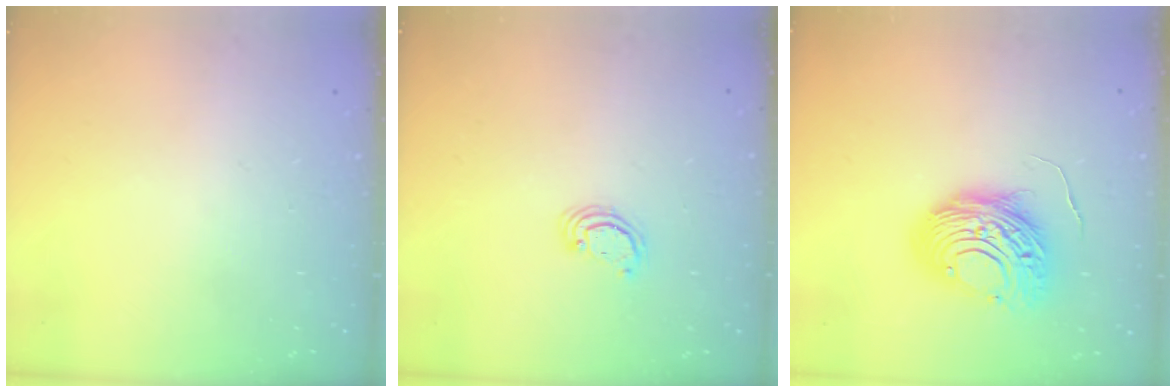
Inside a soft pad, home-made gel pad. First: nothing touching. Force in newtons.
{"total": 2.6, "press": 2.5, "slide": 0.2}
{"total": 12.3, "press": 12.2, "slide": 0.9}